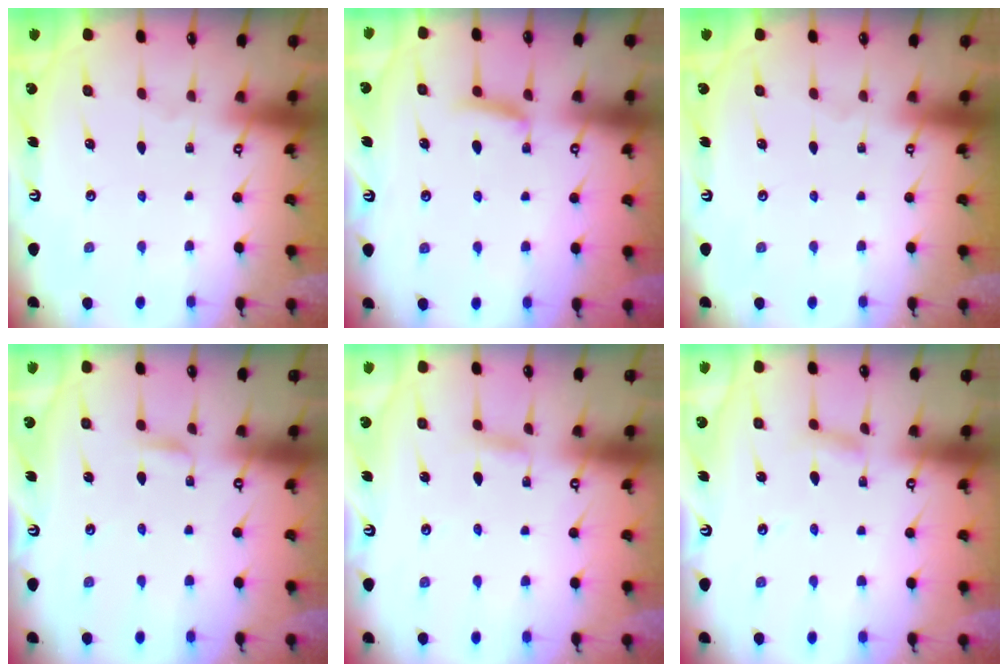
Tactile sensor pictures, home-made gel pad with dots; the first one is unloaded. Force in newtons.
{"total": 6.7, "press": 6.6, "slide": 0.8}
{"total": 0.0}
{"total": 1.4, "press": 1.4, "slide": 0.1}
{"total": 3.1, "press": 3.0, "slide": 0.3}
{"total": 2.7, "press": 2.7, "slide": 0.2}